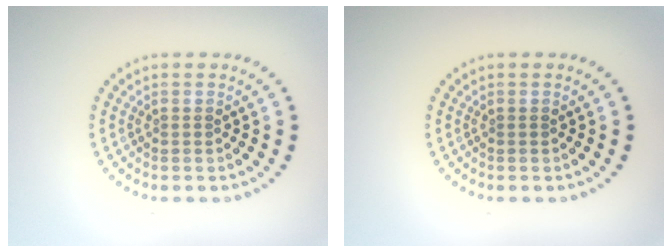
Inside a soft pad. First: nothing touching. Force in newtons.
{"total": 0.0}